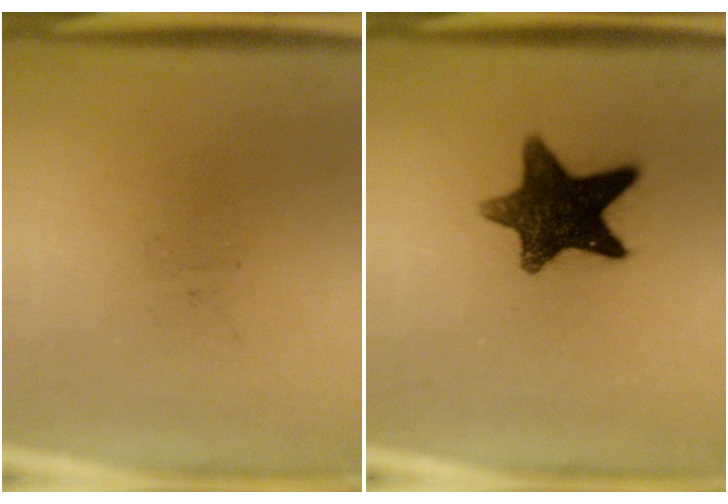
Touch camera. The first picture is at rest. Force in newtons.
{"total": 12.8}